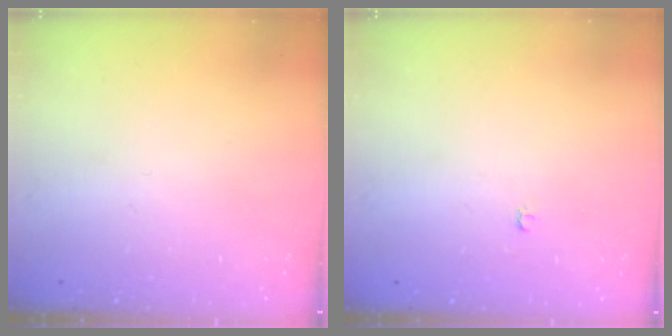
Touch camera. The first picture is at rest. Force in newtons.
{"total": 2.0, "press": 2.0, "slide": 0.4}